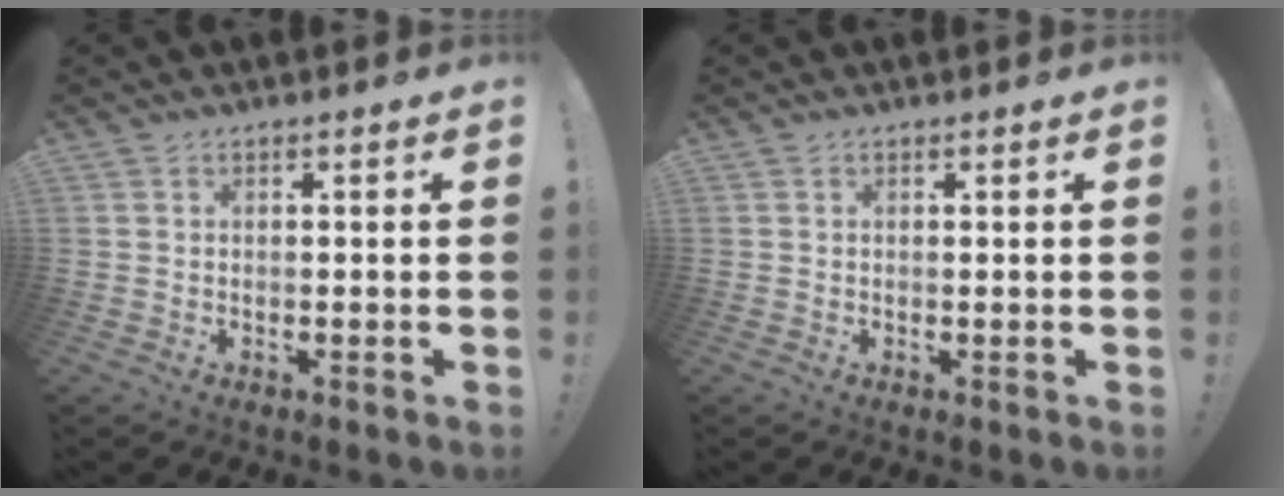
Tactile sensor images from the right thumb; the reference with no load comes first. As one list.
[{"total": 0.0}]